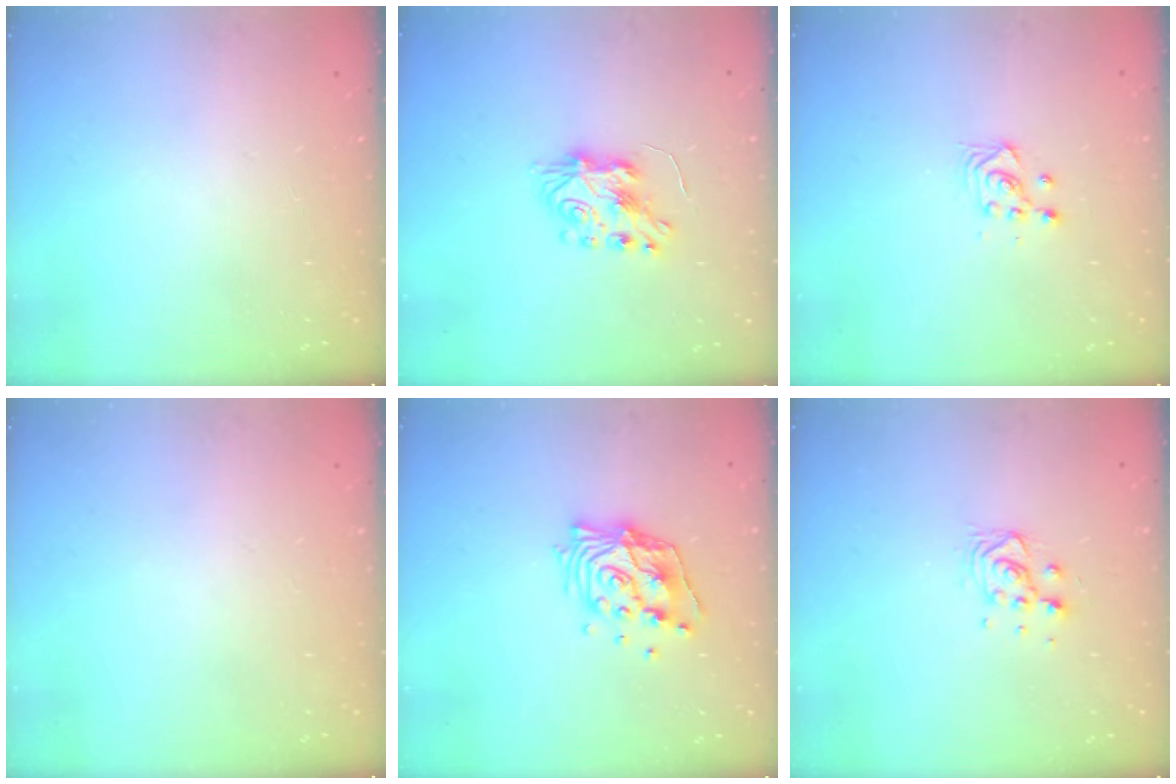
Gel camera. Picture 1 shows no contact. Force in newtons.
{"total": 7.7, "press": 7.7, "slide": 0.5}
{"total": 3.5, "press": 3.3, "slide": 1.2}
{"total": 0.0}
{"total": 13.4, "press": 13.4, "slide": 1.1}
{"total": 6.6, "press": 6.5, "slide": 1.0}